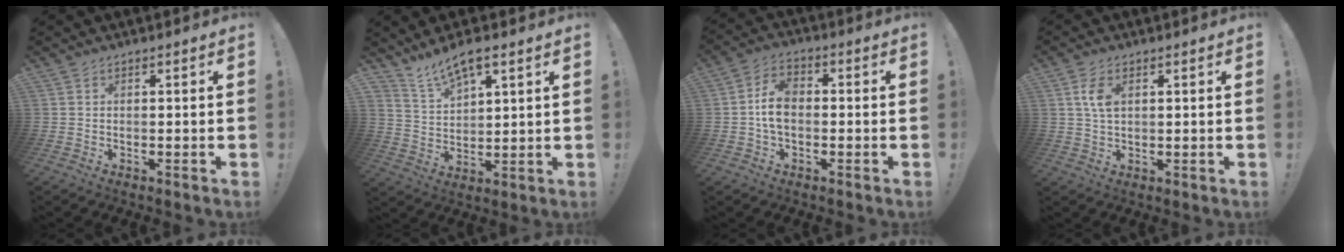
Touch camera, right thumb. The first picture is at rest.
{"total": 8.0, "force": [6.2, 2.5, 4.3], "torque": [-0.075, -0.035, 0.115]}
{"total": 7.9, "force": [-1.0, 5.2, 5.8], "torque": [-0.098, 0.012, -0.015]}
{"total": 5.4, "force": [1.6, 3.0, 4.2], "torque": [-0.076, -0.002, 0.026]}